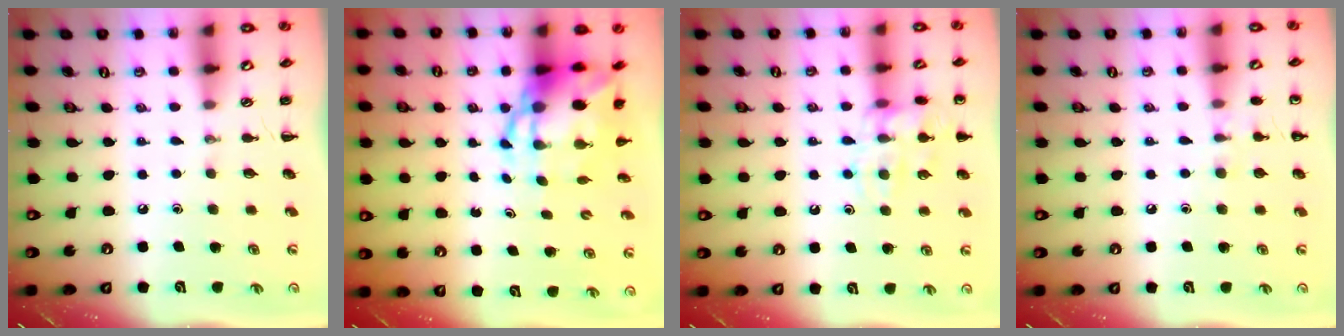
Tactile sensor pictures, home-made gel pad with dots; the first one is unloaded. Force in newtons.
{"total": 8.9, "press": 8.6, "slide": 2.3}
{"total": 13.3, "press": 13.3, "slide": 1.1}
{"total": 5.3, "press": 5.0, "slide": 1.7}